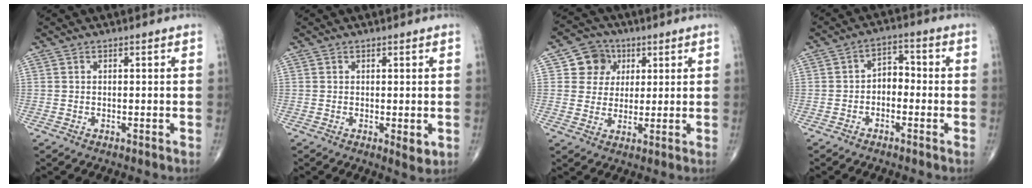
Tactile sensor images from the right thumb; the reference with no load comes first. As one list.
[{"total": 2.3, "force": [-0.3, 0.9, 2.1], "torque": [-0.027, -0.008, -0.004]}, {"total": 7.4, "force": [2.5, 6.7, 1.9], "torque": [0.004, -0.001, 0.037]}, {"total": 4.3, "force": [-1.1, 3.0, 2.9], "torque": [-0.031, 0.026, -0.032]}]